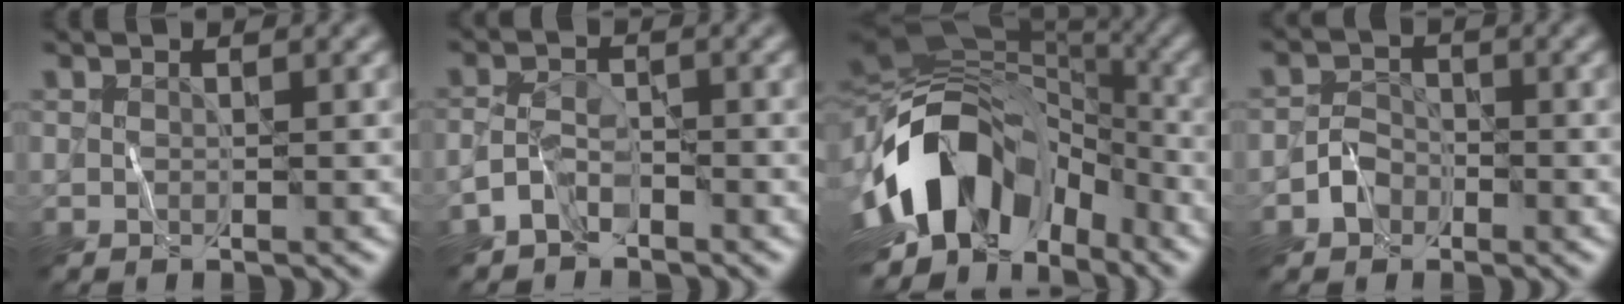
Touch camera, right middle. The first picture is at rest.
{"total": 2.7, "force": [-2.1, 1.2, 1.2], "torque": [-0.024, 0.012, -0.047]}
{"total": 15.2, "force": [-4.9, 9.8, 10.5], "torque": [-0.189, 0.013, -0.098]}
{"total": 2.0, "force": [-1.2, 1.5, 0.6], "torque": [-0.004, 0.012, -0.026]}